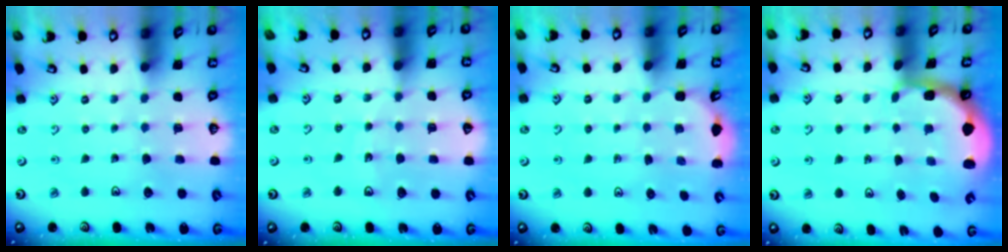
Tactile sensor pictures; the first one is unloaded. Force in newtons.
{"total": 3.8, "press": 3.5, "slide": 1.6}
{"total": 2.3, "press": 1.8, "slide": 1.4}
{"total": 2.0, "press": 1.8, "slide": 0.9}